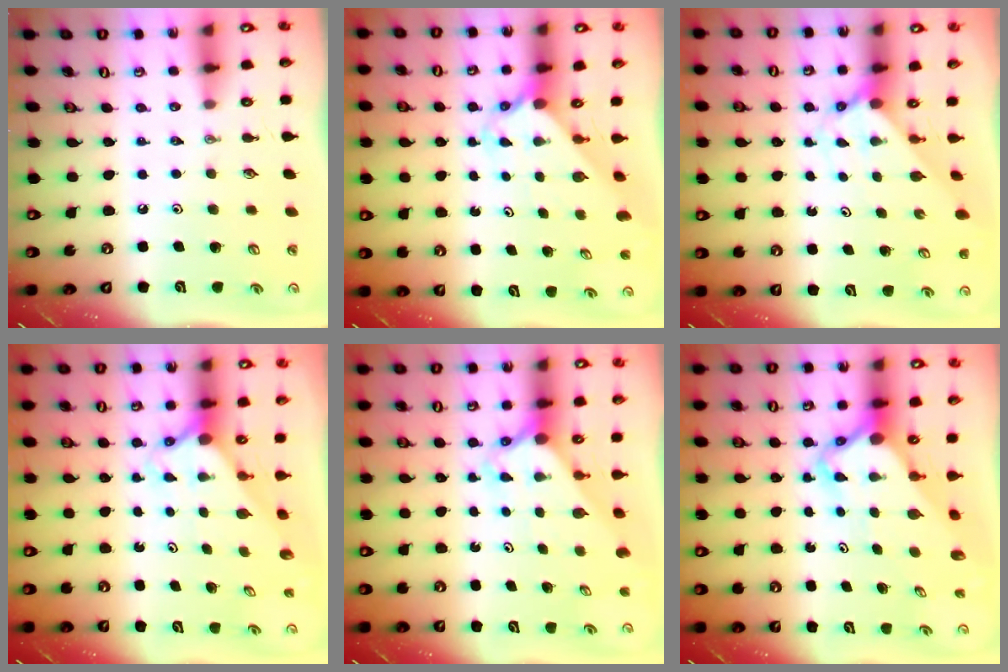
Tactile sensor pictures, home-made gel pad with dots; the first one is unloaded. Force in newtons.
{"total": 2.0, "press": 2.0, "slide": 0.2}
{"total": 2.0, "press": 2.0, "slide": 0.2}
{"total": 2.2, "press": 2.2, "slide": 0.2}
{"total": 2.7, "press": 2.7, "slide": 0.2}
{"total": 5.1, "press": 5.0, "slide": 0.4}